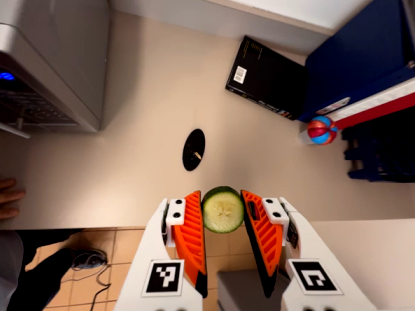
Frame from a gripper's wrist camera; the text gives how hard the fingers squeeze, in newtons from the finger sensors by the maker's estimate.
{"total": 7.5, "left": 7.3, "right": 7.8}